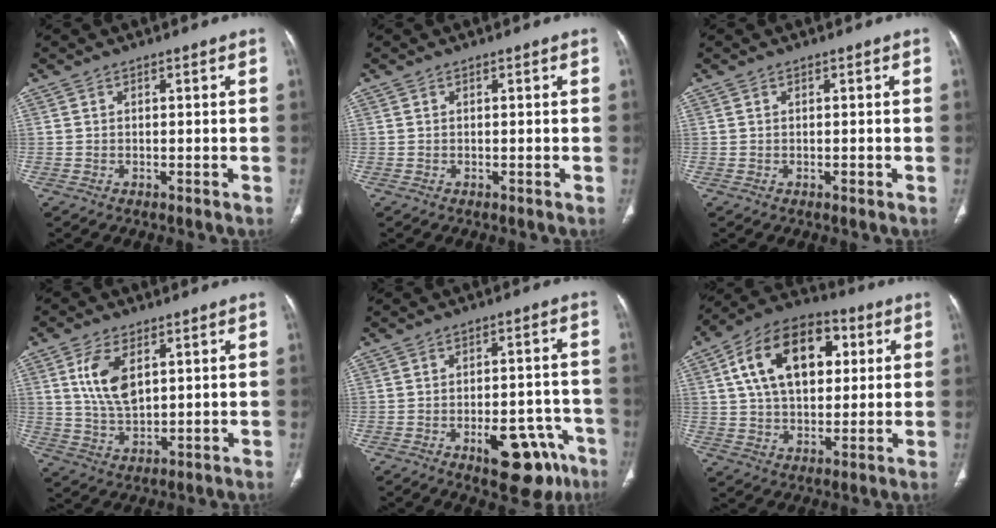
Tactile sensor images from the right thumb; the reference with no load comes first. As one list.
[{"total": 0.0}, {"total": 0.5, "force": [-0.1, 0.3, 0.4], "torque": [-0.007, -0.001, -0.001]}, {"total": 8.9, "force": [3.0, 4.7, 6.9], "torque": [-0.127, -0.014, 0.064]}, {"total": 13.1, "force": [-7.0, 6.1, 9.3], "torque": [-0.085, 0.038, -0.085]}, {"total": 19.3, "force": [5.4, 11.9, 14.1], "torque": [-0.207, 0.009, 0.084]}]